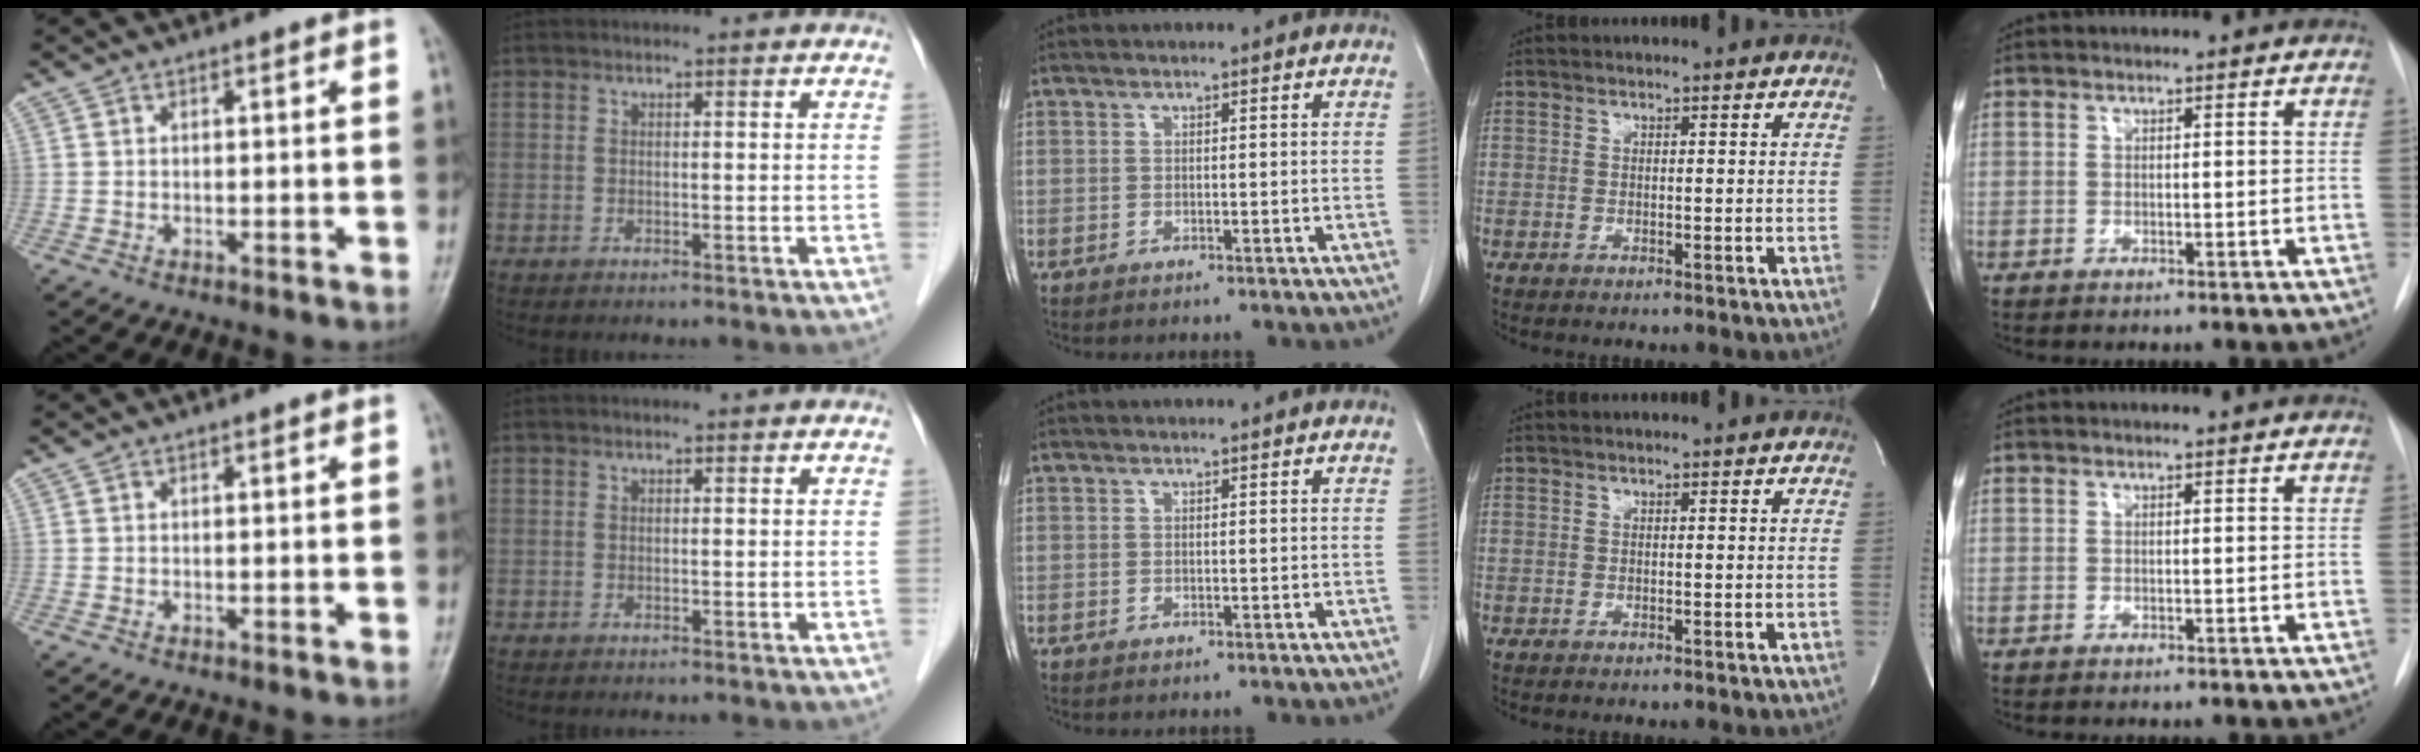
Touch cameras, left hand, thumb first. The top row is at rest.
{}